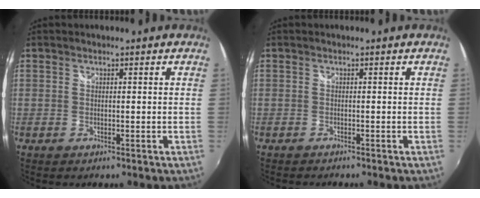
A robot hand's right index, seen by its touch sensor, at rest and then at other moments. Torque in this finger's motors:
{"motor_torque": [-0.07, 0.06, 0.05, 0.01]}